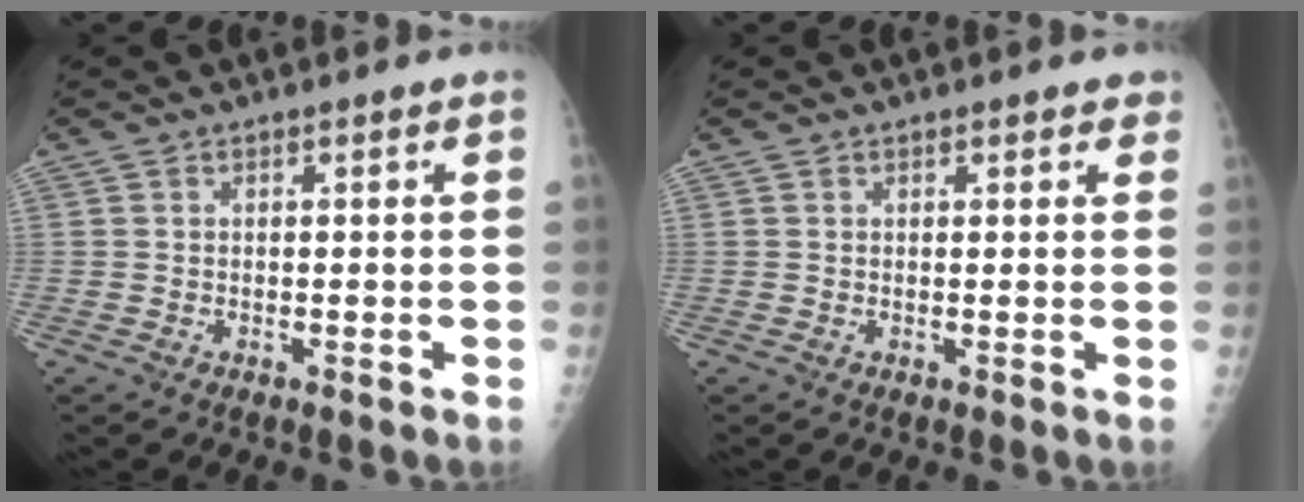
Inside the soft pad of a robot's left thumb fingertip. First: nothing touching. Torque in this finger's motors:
{"motor_torque": [-0.14, 0.03, -0.21, -0.04, 0.00]}